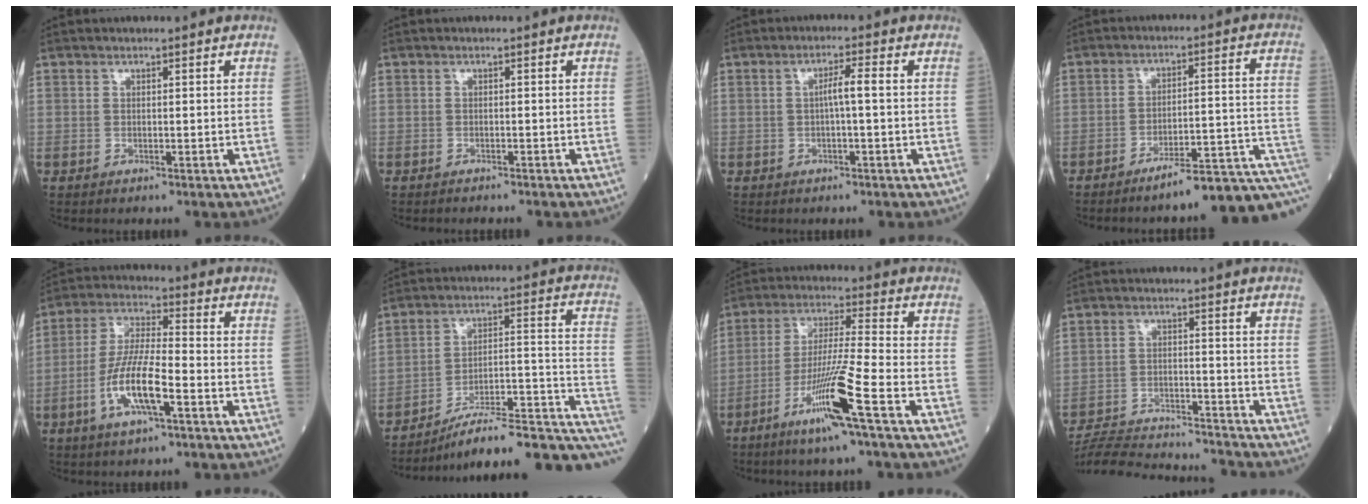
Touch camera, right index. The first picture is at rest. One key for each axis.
{"total": 2.0, "fx": -1.9, "fy": 0.3, "fz": 0.6, "tx": -0.014, "ty": -0.003, "tz": -0.024}
{"total": 2.9, "fx": 0.0, "fy": -0.1, "fz": 2.9, "tx": -0.048, "ty": 0.004, "tz": -0.001}
{"total": 12.1, "fx": -8.6, "fy": 0.4, "fz": 8.5, "tx": -0.087, "ty": 0.038, "tz": -0.122}
{"total": 10.3, "fx": -3.9, "fy": 1.9, "fz": 9.4, "tx": -0.189, "ty": -0.001, "tz": -0.073}
{"total": 18.7, "fx": -11.6, "fy": 4.8, "fz": 13.8, "tx": -0.130, "ty": 0.064, "tz": -0.161}
{"total": 11.3, "fx": -5.7, "fy": -1.4, "fz": 9.7, "tx": -0.185, "ty": -0.016, "tz": -0.113}
{"total": 19.0, "fx": -18.2, "fy": 1.6, "fz": 5.4, "tx": -0.119, "ty": -0.015, "tz": -0.272}